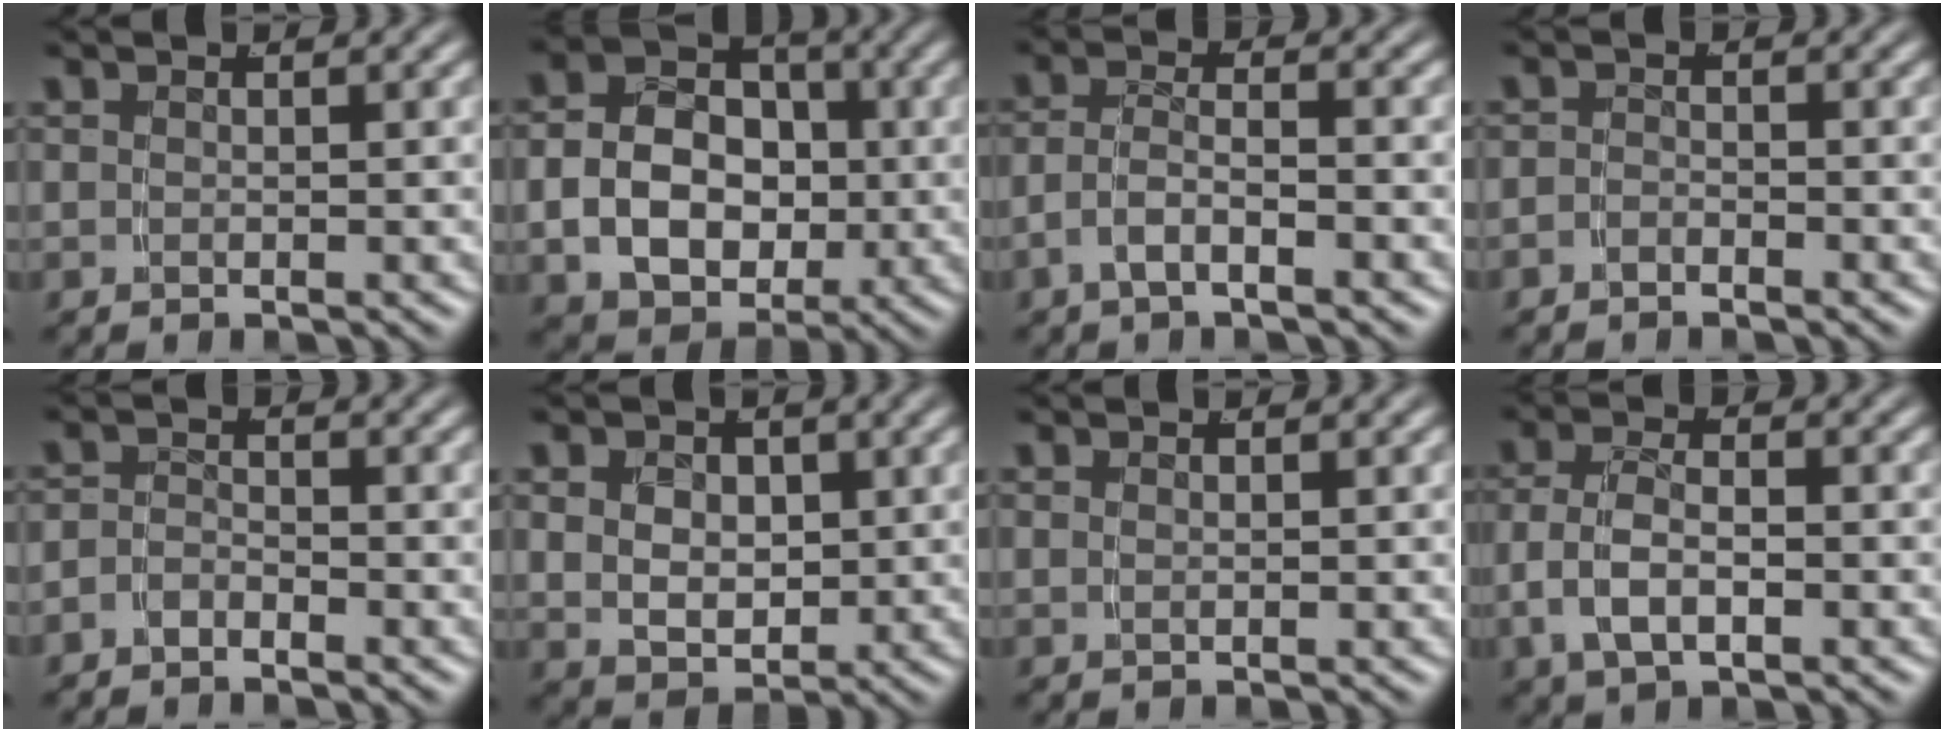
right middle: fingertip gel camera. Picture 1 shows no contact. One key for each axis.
{"total": 10.5, "fx": -1.3, "fy": 8.7, "fz": 5.7, "tx": -0.111, "ty": -0.027, "tz": -0.022}
{"total": 3.1, "fx": -1.7, "fy": 1.5, "fz": 2.1, "tx": -0.044, "ty": -0.010, "tz": -0.031}
{"total": 1.4, "fx": -1.4, "fy": 0.4, "fz": -0.1, "tx": 0.002, "ty": -0.008, "tz": -0.026}
{"total": 2.1, "fx": -1.8, "fy": 1.0, "fz": 0.4, "tx": -0.009, "ty": -0.009, "tz": -0.034}
{"total": 5.1, "fx": 0.4, "fy": 3.9, "fz": 3.3, "tx": -0.067, "ty": -0.028, "tz": 0.021}
{"total": 0.6, "fx": 0.3, "fy": -0.4, "fz": 0.2, "tx": 0.003, "ty": -0.002, "tz": 0.008}
{"total": 4.4, "fx": -0.8, "fy": 2.7, "fz": 3.4, "tx": -0.071, "ty": -0.005, "tz": -0.012}